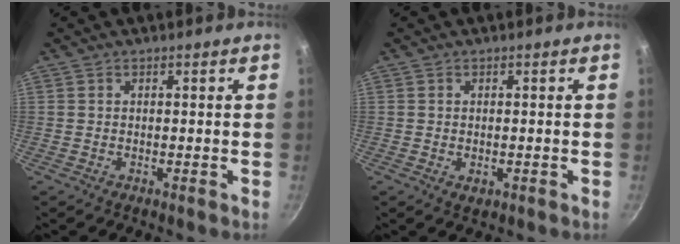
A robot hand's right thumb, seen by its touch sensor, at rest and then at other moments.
{"total": 1.7, "force": [-0.4, 1.1, 1.2], "torque": [-0.018, -0.002, -0.003]}